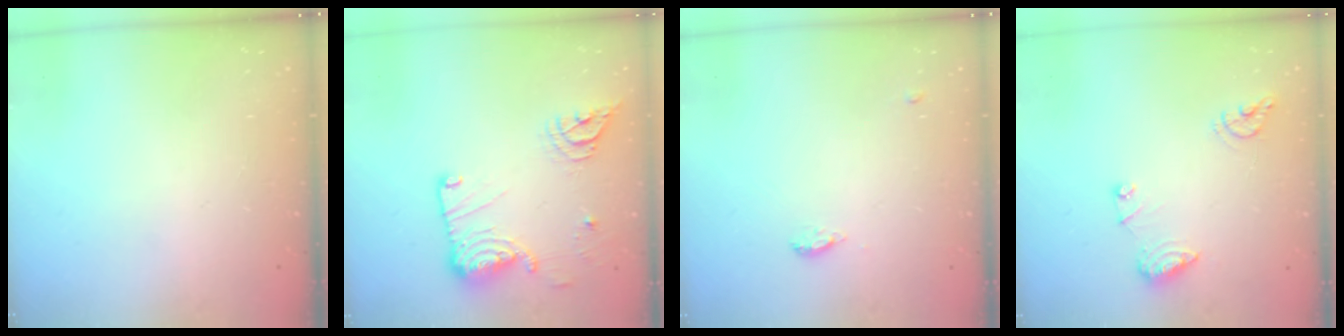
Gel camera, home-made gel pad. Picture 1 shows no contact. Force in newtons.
{"total": 15.4, "press": 15.3, "slide": 1.5}
{"total": 8.1, "press": 5.6, "slide": 5.8}
{"total": 8.9, "press": 8.9, "slide": 1.0}